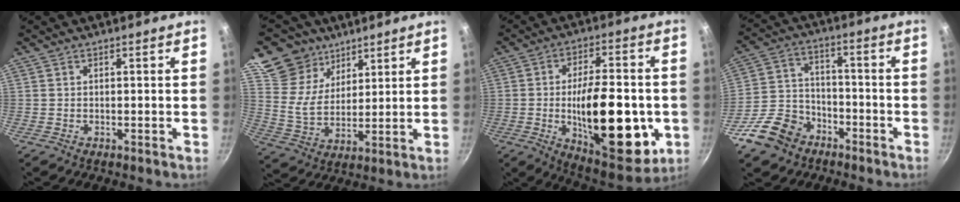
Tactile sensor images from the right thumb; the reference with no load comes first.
{"total": 11.5, "force": [7.8, 7.8, 2.9], "torque": [-0.024, -0.048, 0.143]}
{"total": 24.4, "force": [-4.2, 10.8, 21.4], "torque": [-0.292, 0.005, -0.052]}
{"total": 12.4, "force": [-7.5, 8.6, 4.7], "torque": [-0.072, 0.058, -0.136]}